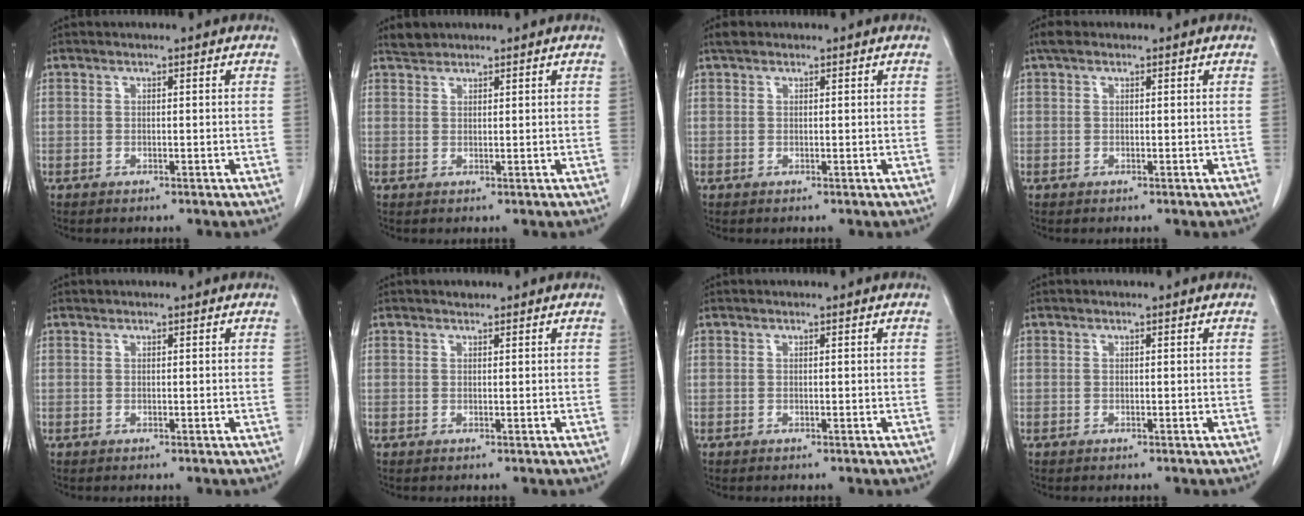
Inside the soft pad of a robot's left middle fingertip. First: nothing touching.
{"total": 1.6, "force": [1.5, 0.5, 0.0], "torque": [-0.002, 0.005, 0.027]}
{"total": 1.2, "force": [0.9, 0.7, 0.3], "torque": [-0.007, 0.012, 0.014]}
{"total": 1.4, "force": [0.9, 0.9, 0.6], "torque": [-0.012, 0.013, 0.013]}
{"total": 0.0}
{"total": 0.7, "force": [0.6, 0.2, 0.1], "torque": [-0.011, 0.002, 0.012]}
{"total": 0.0}
{"total": 0.0}